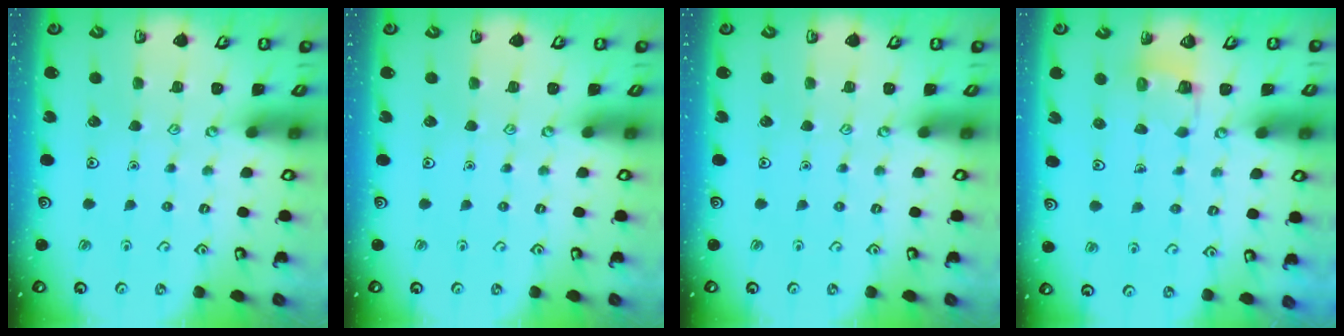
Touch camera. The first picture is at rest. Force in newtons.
{"total": 0.0}
{"total": 0.0}
{"total": 2.8, "press": 2.8, "slide": 0.2}